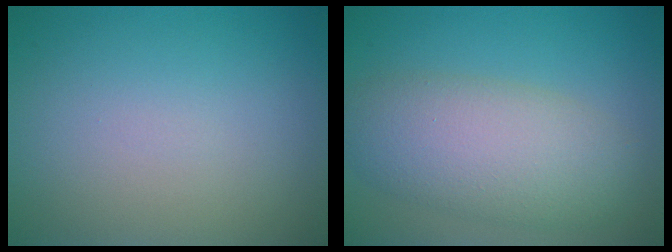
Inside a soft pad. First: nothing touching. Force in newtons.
{"total": 6.8, "press": 6.8, "slide": 0.2}